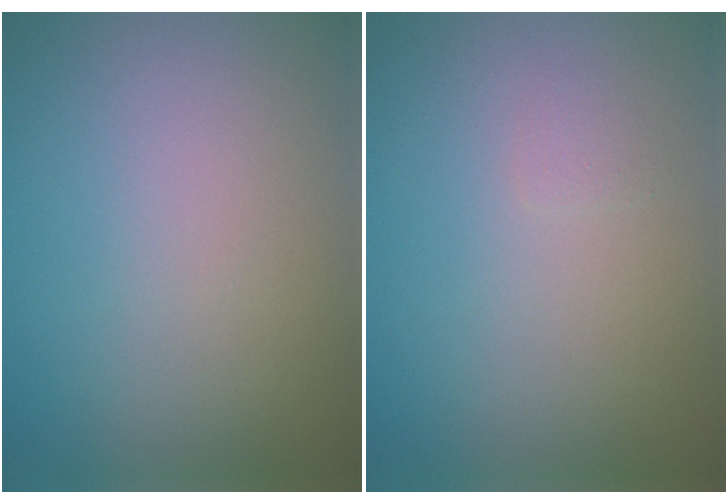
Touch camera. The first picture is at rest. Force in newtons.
{"total": 0.5, "press": 0.5, "slide": 0.1}